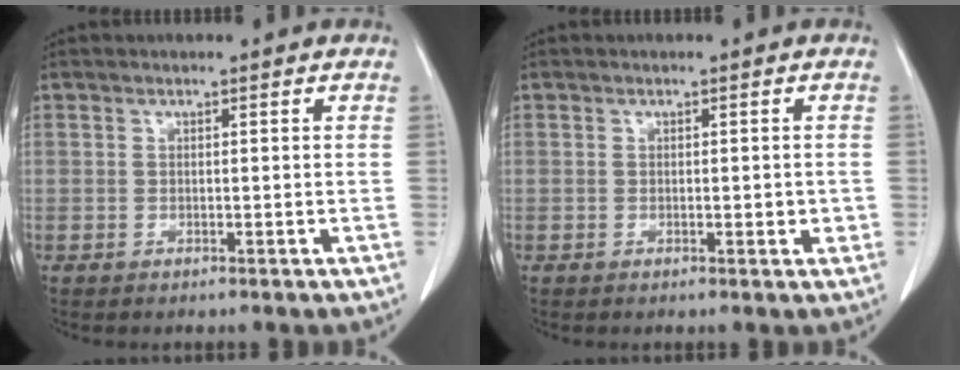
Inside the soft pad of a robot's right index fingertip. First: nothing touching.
{"total": 1.6, "force": [-0.1, 0.8, 1.4], "torque": [-0.015, 0.001, 0.001]}